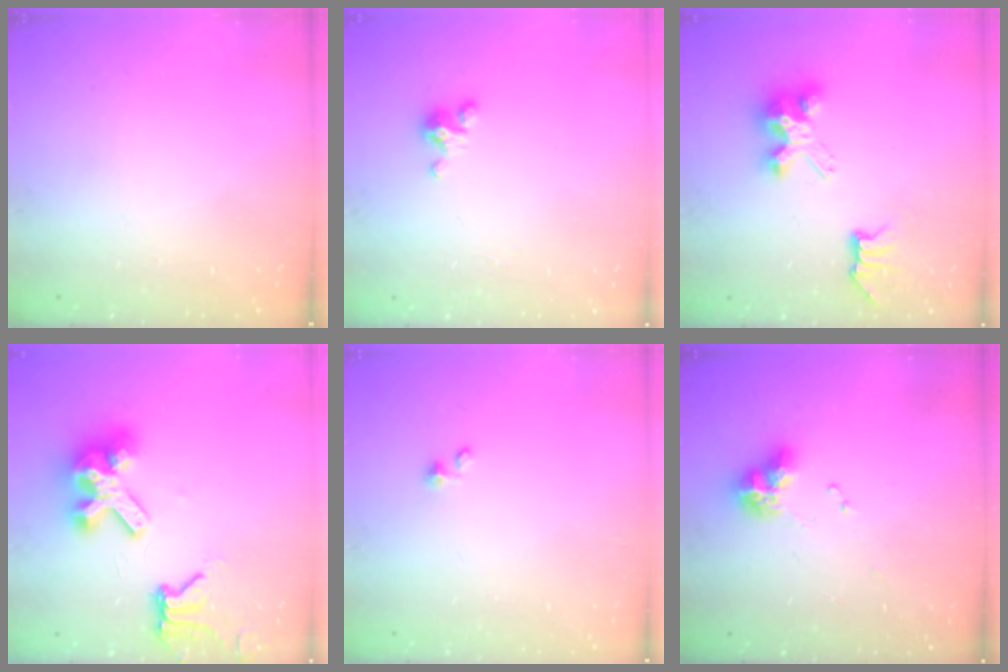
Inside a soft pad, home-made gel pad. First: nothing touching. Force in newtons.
{"total": 3.4, "press": 3.4, "slide": 0.2}
{"total": 7.3, "press": 7.3, "slide": 0.2}
{"total": 15.6, "press": 15.4, "slide": 2.1}
{"total": 1.5, "press": 1.5, "slide": 0.0}
{"total": 9.0, "press": 8.9, "slide": 0.9}